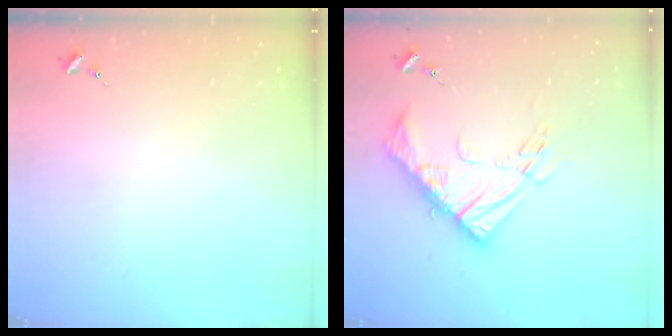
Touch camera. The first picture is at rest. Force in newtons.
{"total": 17.2, "press": 17.1, "slide": 1.6}